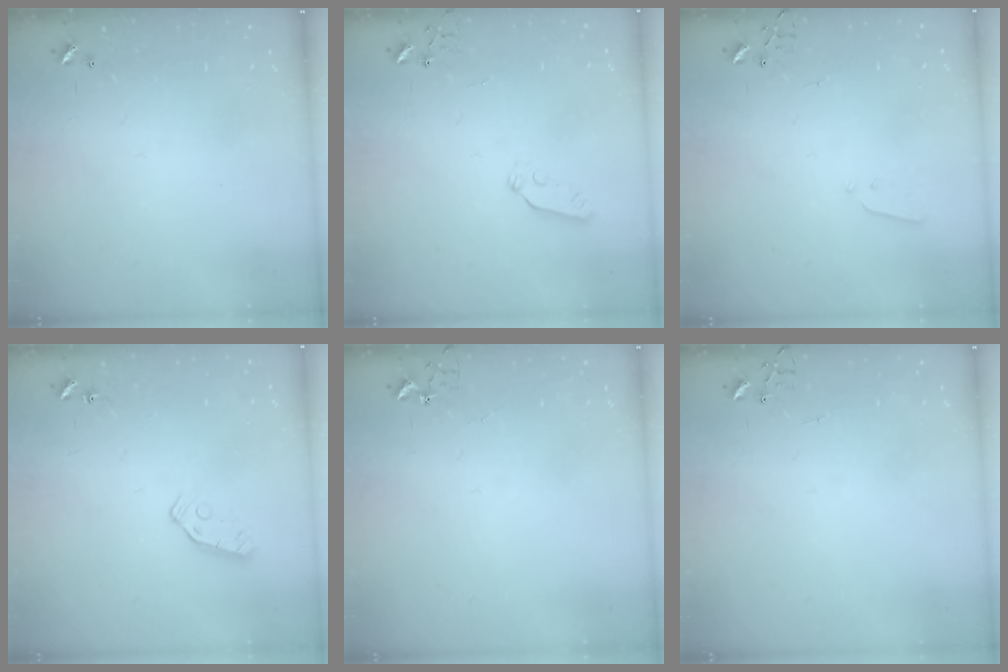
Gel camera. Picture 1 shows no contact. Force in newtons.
{"total": 3.9, "press": 3.9, "slide": 0.6}
{"total": 2.2, "press": 2.1, "slide": 0.3}
{"total": 6.5, "press": 6.5, "slide": 0.4}
{"total": 3.7, "press": 3.6, "slide": 0.5}
{"total": 5.0, "press": 5.0, "slide": 0.4}